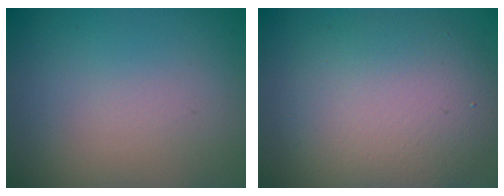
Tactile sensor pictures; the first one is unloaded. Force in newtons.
{"total": 7.5, "press": 7.4, "slide": 0.5}